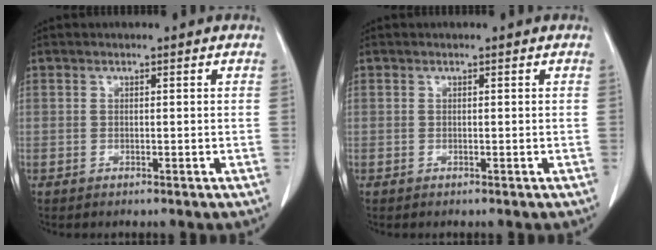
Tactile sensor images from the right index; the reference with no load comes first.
{"total": 0.0}